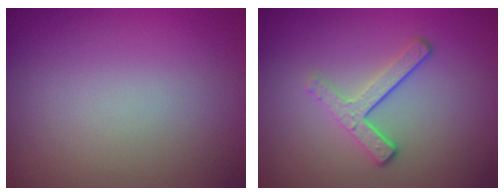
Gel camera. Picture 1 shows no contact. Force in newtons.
{"total": 3.4, "press": 2.3, "slide": 2.5}